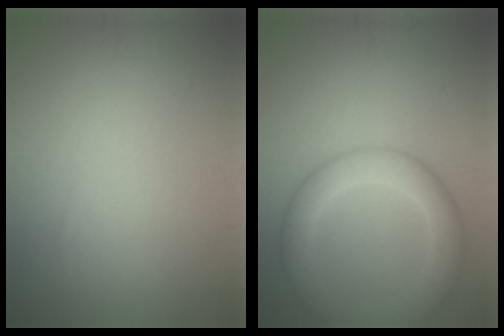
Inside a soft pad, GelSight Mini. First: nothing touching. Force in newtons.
{"total": 5.4, "press": 5.4, "slide": 0.2}